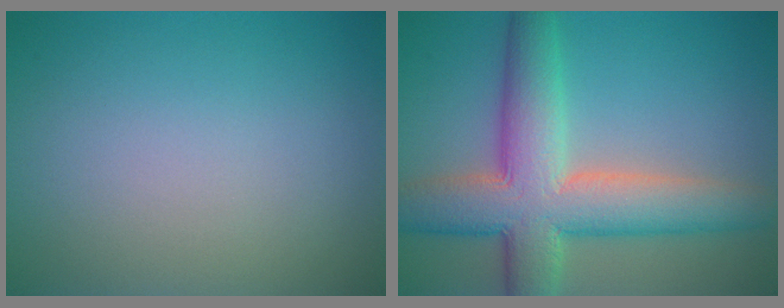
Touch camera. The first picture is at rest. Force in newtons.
{"total": 9.5, "press": 9.5, "slide": 0.2}